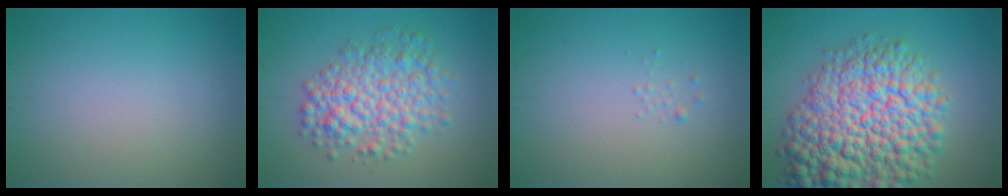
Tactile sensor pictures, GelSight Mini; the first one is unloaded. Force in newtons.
{"total": 5.8, "press": 5.8, "slide": 0.1}
{"total": 0.7, "press": 0.7, "slide": 0.1}
{"total": 12.7, "press": 12.7, "slide": 0.5}